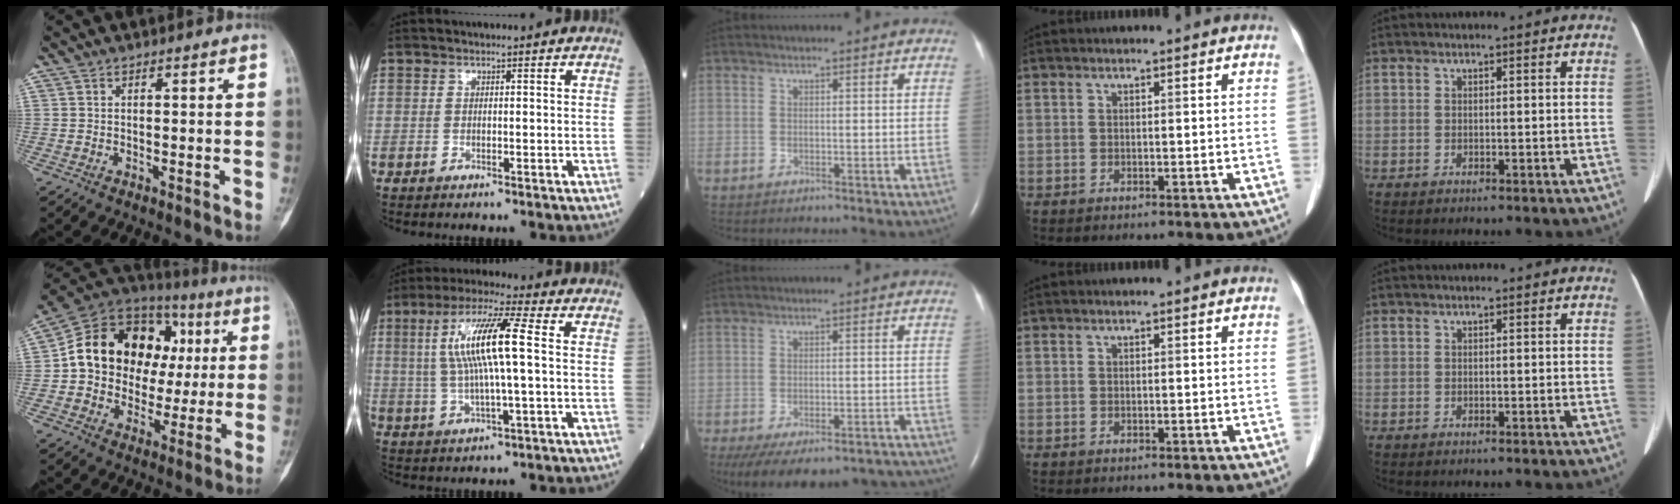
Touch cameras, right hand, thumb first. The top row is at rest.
{"thumb": {"total": 22.1, "force": [2.9, 17.2, 13.6], "torque": [-0.184, 0.044, 0.054]}, "index": {"total": 11.8, "force": [1.7, 0.9, 11.6], "torque": [-0.232, 0.017, 0.030]}, "middle": {"total": 18.3, "force": [-15.3, 5.8, 8.2], "torque": [-0.132, -0.010, -0.191]}}